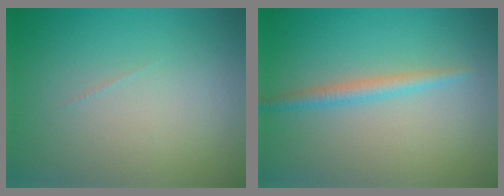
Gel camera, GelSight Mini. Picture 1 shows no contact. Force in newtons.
{"total": 1.8, "press": 1.8, "slide": 0.1}